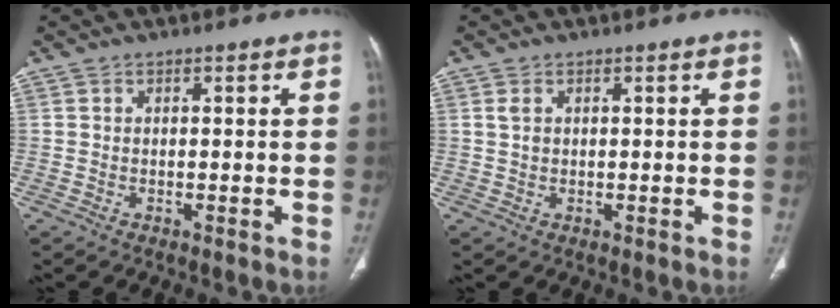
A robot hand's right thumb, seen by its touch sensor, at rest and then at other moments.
{"total": 1.5, "force": [0.5, 0.9, 1.0], "torque": [-0.024, 0.003, 0.016]}